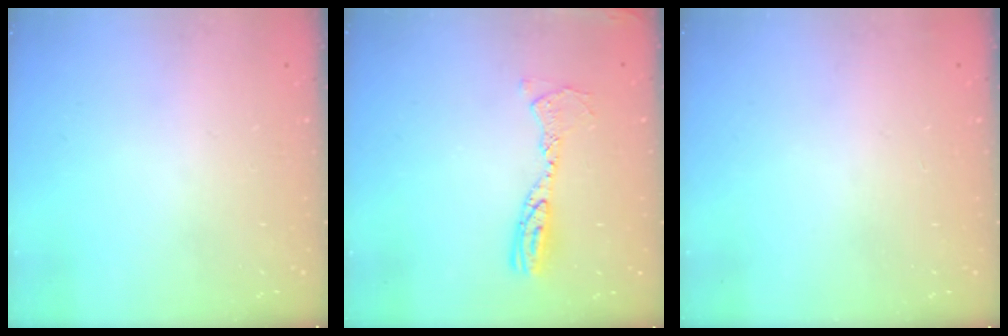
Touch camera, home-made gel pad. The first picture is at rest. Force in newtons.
{"total": 10.6, "press": 10.6, "slide": 0.9}
{"total": 8.9, "press": 3.1, "slide": 8.3}